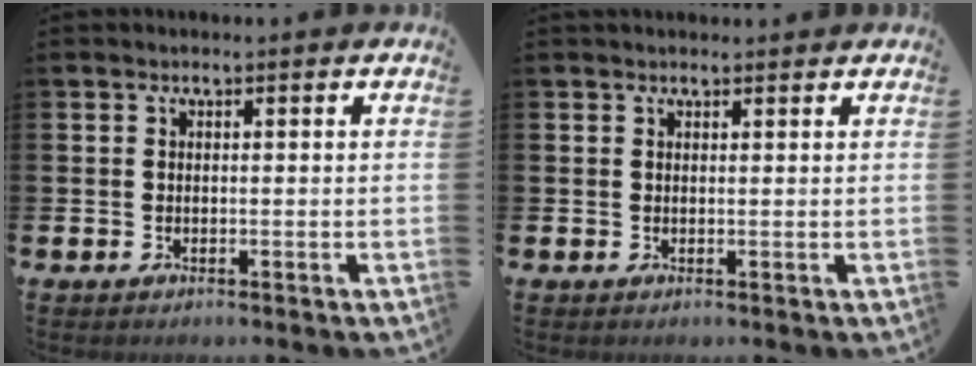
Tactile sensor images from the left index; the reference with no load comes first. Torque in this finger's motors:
{"motor_torque": [0.16, -0.85, 0.40, 0.08]}